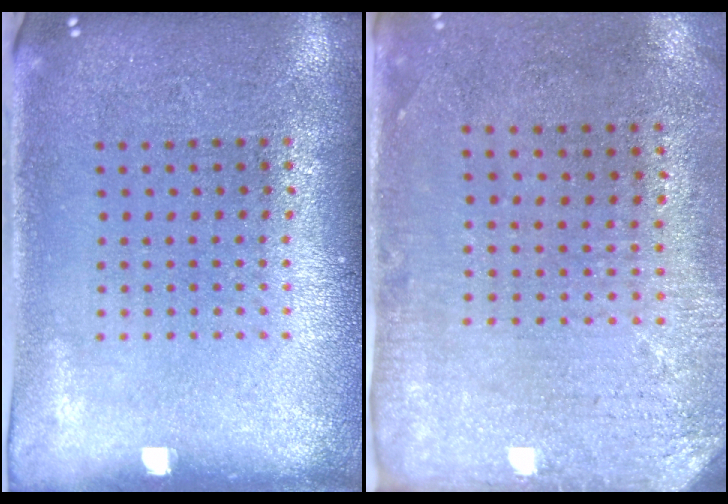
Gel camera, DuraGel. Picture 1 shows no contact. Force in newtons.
{"total": 2.9, "press": 2.4, "slide": 1.7}